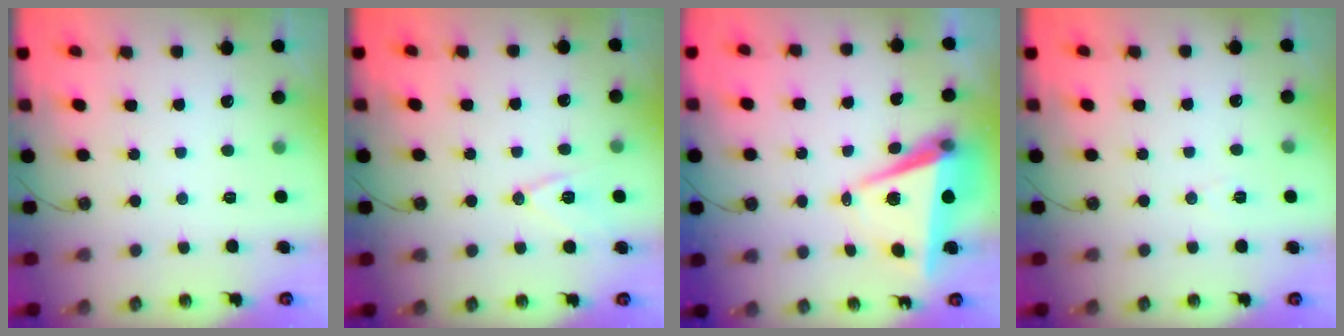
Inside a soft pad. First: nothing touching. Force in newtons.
{"total": 9.7, "press": 9.0, "slide": 3.5}
{"total": 7.9, "press": 6.7, "slide": 4.2}
{"total": 5.2, "press": 2.7, "slide": 4.5}